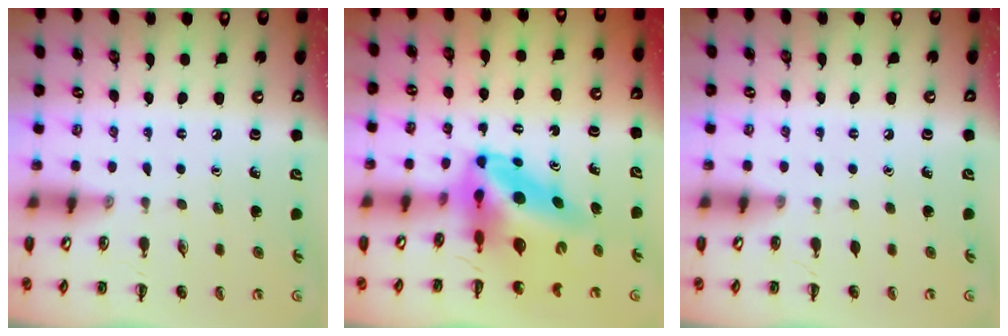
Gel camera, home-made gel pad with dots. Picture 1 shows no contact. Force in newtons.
{"total": 11.0, "press": 10.5, "slide": 3.5}
{"total": 0.0}